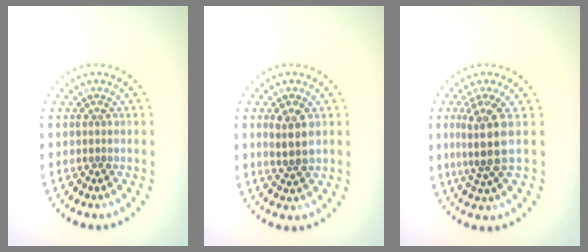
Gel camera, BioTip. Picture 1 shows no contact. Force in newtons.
{"total": 2.6, "press": 2.6, "slide": 0.4}
{"total": 3.8, "press": 3.0, "slide": 2.2}